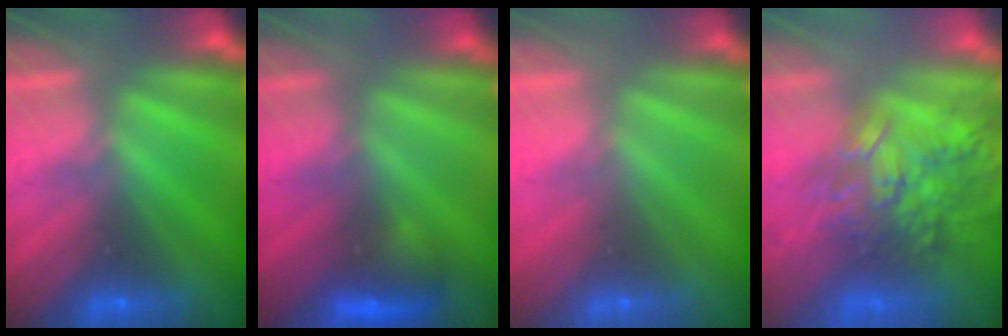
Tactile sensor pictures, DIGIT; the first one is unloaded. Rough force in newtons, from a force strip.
{"total": 2.9}
{"total": 2.9}
{"total": 7.2}